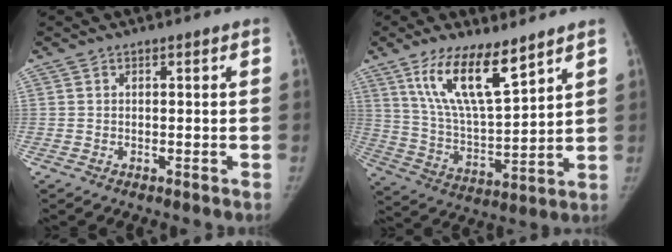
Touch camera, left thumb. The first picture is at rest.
{"total": 14.5, "force": [9.1, 4.3, 10.4], "torque": [-0.172, -0.051, 0.182]}